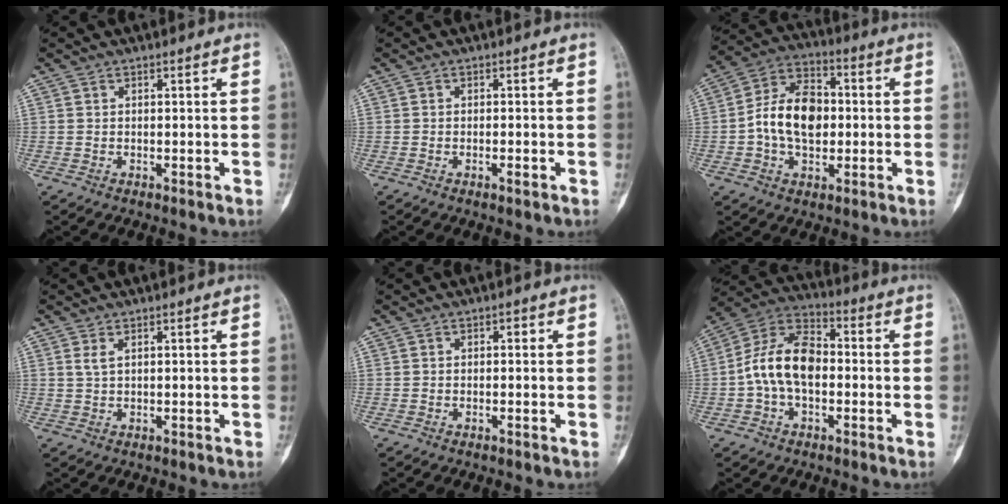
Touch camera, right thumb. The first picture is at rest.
{"total": 1.3, "force": [-0.6, 0.3, 1.1], "torque": [-0.018, 0.001, -0.008]}
{"total": 13.5, "force": [-0.5, 9.0, 10.0], "torque": [-0.159, 0.026, -0.015]}
{"total": 1.3, "force": [0.7, 0.5, 1.0], "torque": [-0.023, 0.007, 0.018]}
{"total": 0.9, "force": [0.0, 0.4, 0.8], "torque": [-0.007, 0.006, -0.001]}
{"total": 12.9, "force": [-1.2, 7.9, 10.1], "torque": [-0.182, 0.039, -0.032]}